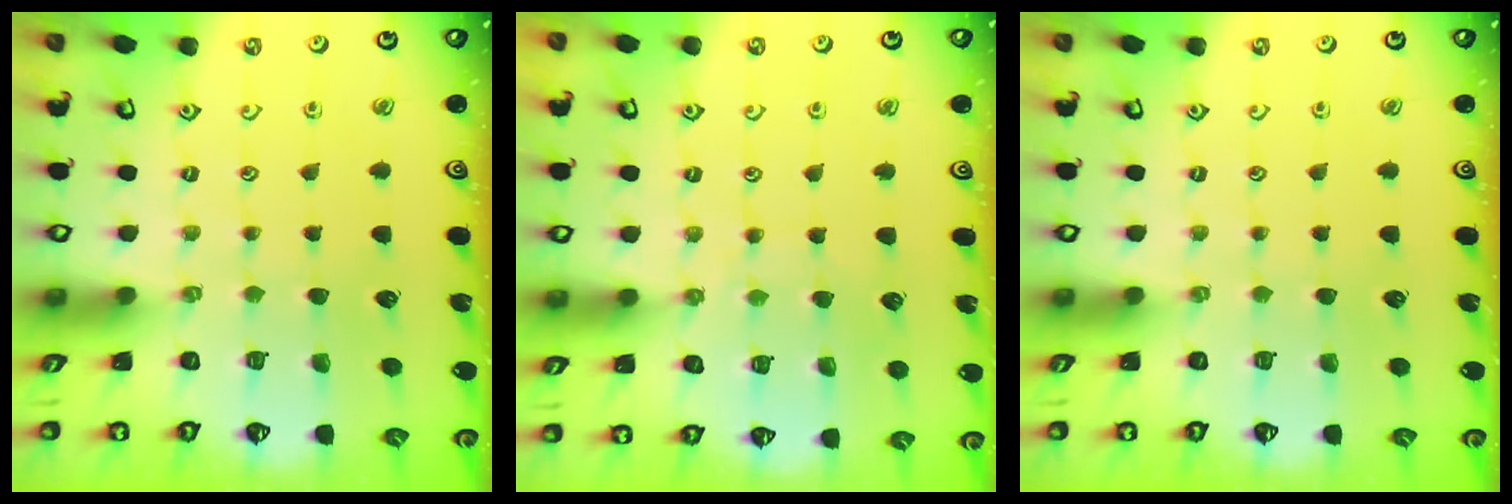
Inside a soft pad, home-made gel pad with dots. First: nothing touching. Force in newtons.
{"total": 7.3, "press": 7.2, "slide": 0.8}
{"total": 0.0}